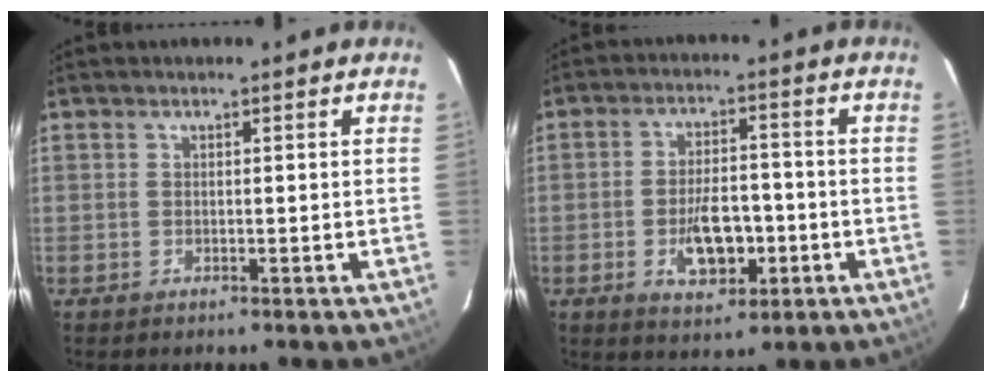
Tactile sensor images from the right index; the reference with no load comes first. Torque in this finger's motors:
{"motor_torque": [0.24, -0.05, 0.16, 0.07]}